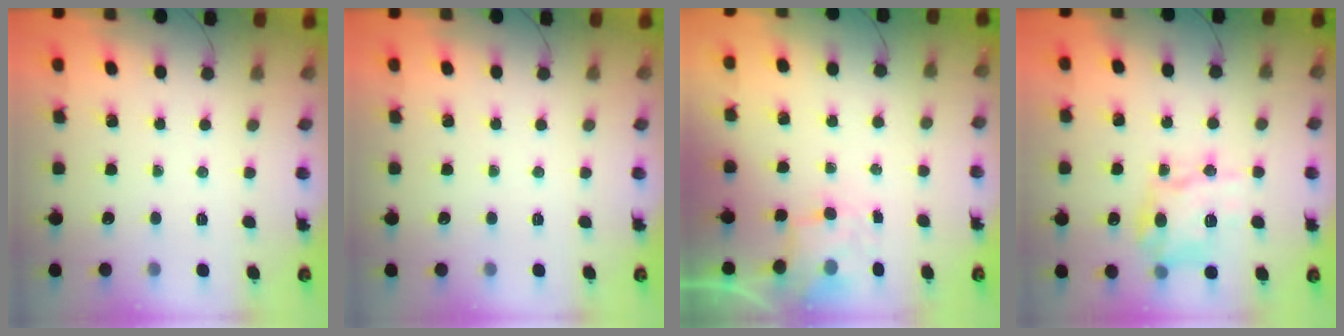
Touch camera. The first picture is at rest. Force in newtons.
{"total": 0.0}
{"total": 3.7, "press": 3.6, "slide": 0.9}
{"total": 11.4, "press": 11.4, "slide": 0.5}